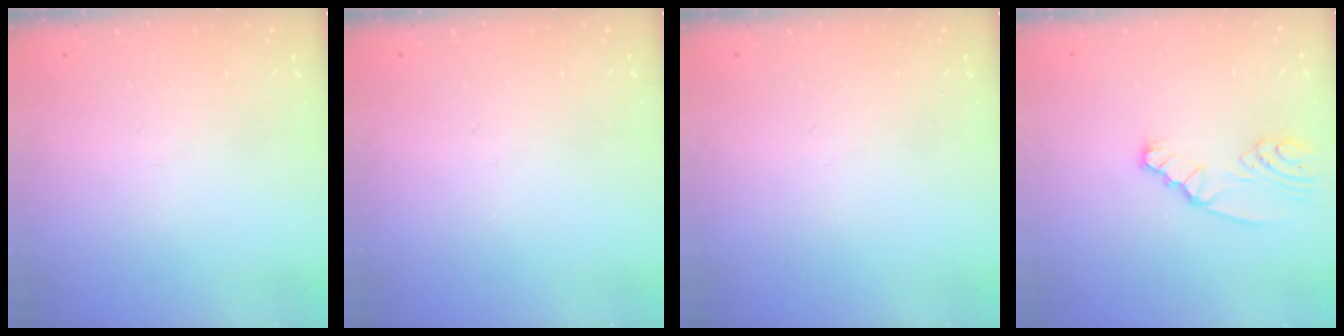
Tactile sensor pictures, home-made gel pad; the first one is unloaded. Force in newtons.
{"total": 0.0}
{"total": 0.0}
{"total": 2.4, "press": 2.4, "slide": 0.4}